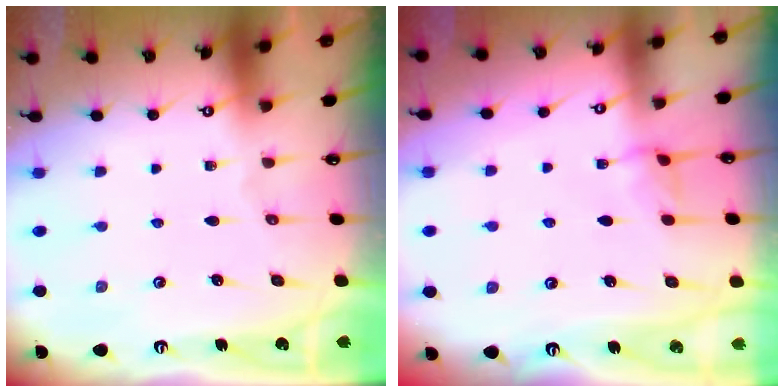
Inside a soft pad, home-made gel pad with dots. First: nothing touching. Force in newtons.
{"total": 2.7, "press": 2.7, "slide": 0.2}